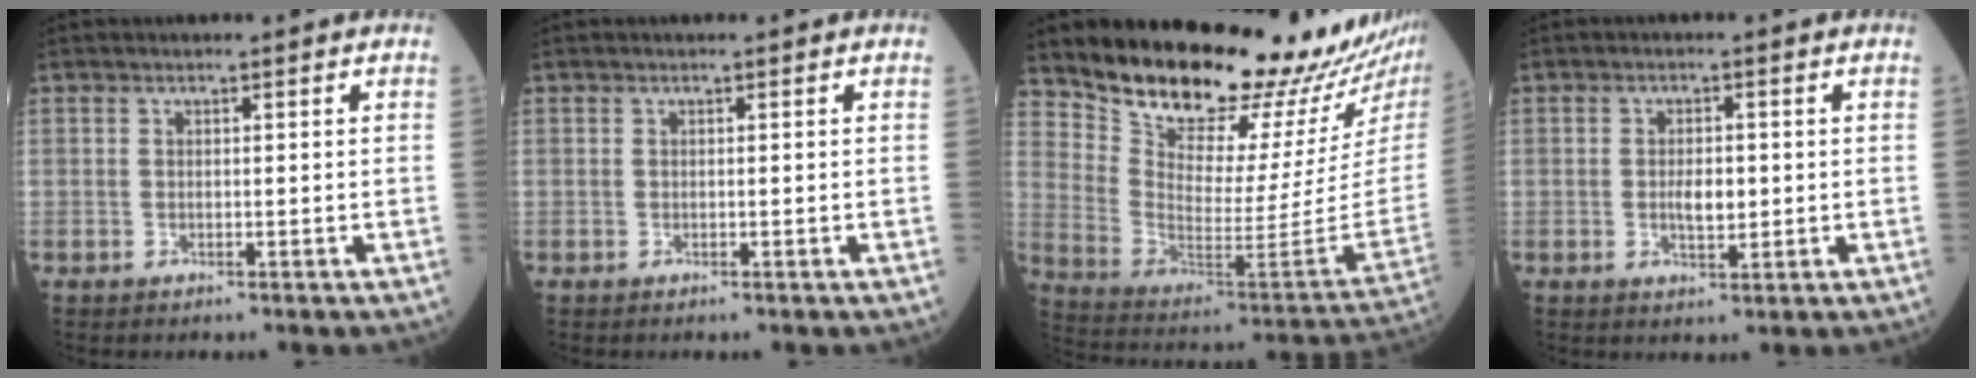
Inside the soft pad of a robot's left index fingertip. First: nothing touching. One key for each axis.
{"total": 0.0}
{"total": 23.1, "fx": 21.2, "fy": 2.1, "fz": 8.9, "tx": -0.162, "ty": -0.121, "tz": 0.312}
{"total": 3.3, "fx": -0.1, "fy": 1.4, "fz": 2.9, "tx": -0.053, "ty": 0.000, "tz": 0.000}